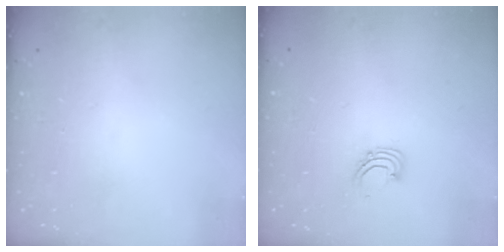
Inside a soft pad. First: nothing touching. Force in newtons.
{"total": 2.9, "press": 2.9, "slide": 0.2}